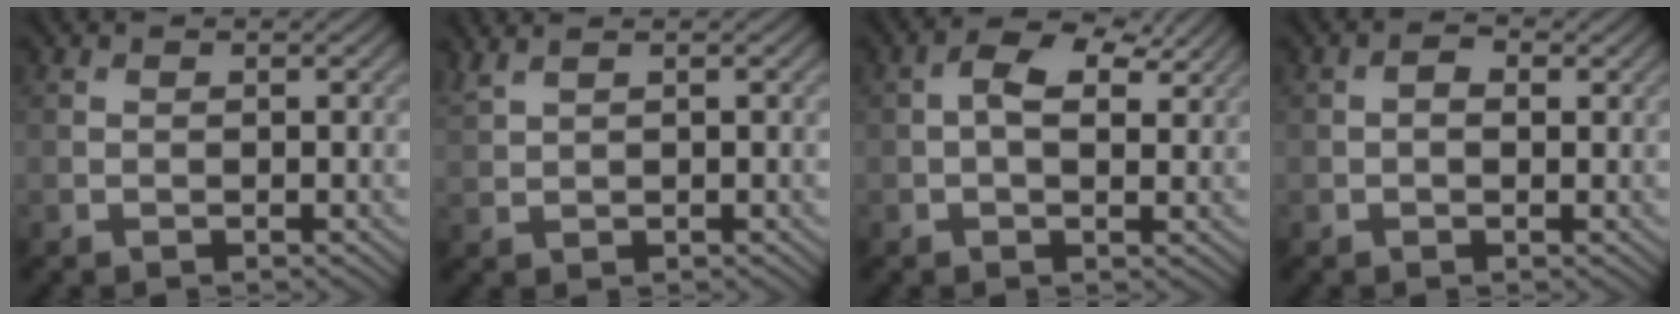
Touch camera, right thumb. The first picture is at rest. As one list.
[{"total": 2.2, "force": [1.8, 0.3, 1.2], "torque": [-0.035, 0.009, 0.040]}, {"total": 5.7, "force": [1.5, 3.1, 4.4], "torque": [-0.082, -0.001, 0.021]}, {"total": 1.7, "force": [0.1, 1.1, 1.3], "torque": [-0.023, 0.001, -0.003]}]